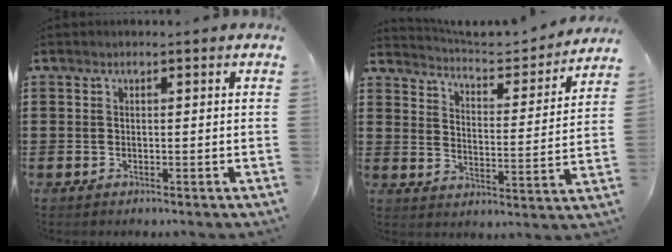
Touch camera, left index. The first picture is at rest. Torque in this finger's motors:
{"motor_torque": [1.26, -0.88, -0.29, -0.04]}